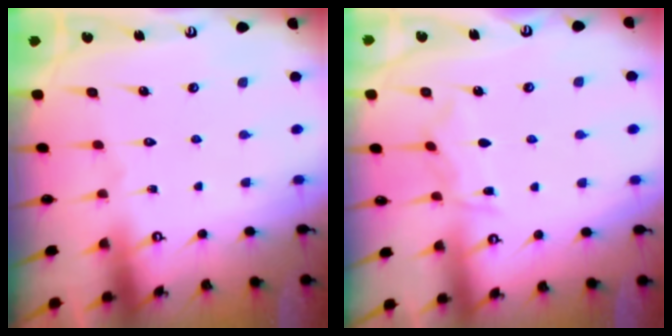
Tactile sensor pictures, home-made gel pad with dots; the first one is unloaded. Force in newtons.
{"total": 6.0, "press": 6.0, "slide": 0.7}